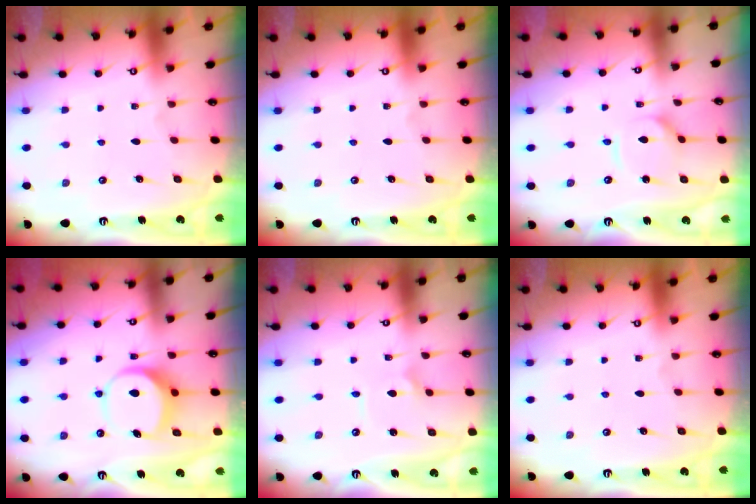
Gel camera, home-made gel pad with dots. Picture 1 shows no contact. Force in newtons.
{"total": 0.0}
{"total": 6.1, "press": 6.0, "slide": 0.6}
{"total": 9.4, "press": 9.4, "slide": 0.4}
{"total": 1.8, "press": 1.8, "slide": 0.1}
{"total": 0.0}